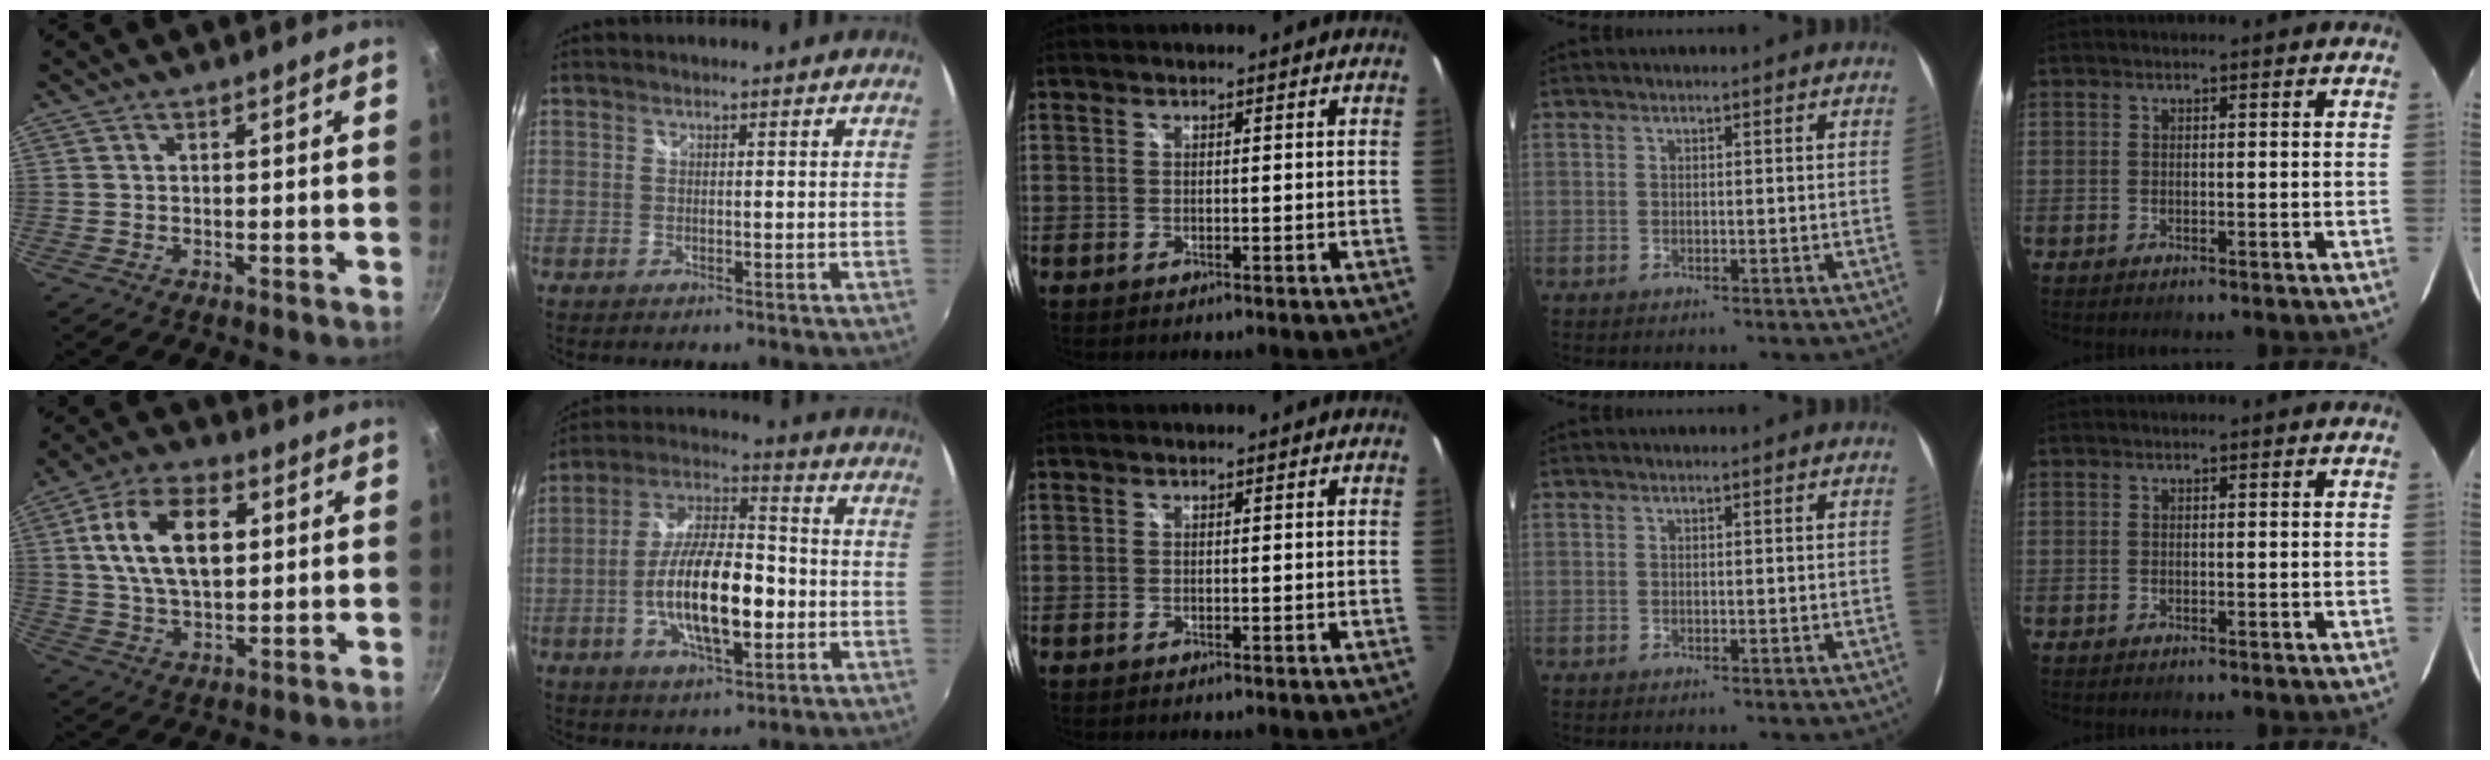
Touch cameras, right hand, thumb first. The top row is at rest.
{"thumb": {"total": 15.4, "force": [3.3, 9.1, 12.0], "torque": [-0.197, 0.006, 0.054]}, "index": {"total": 16.1, "force": [-3.7, 5.8, 14.5], "torque": [-0.276, 0.005, -0.066]}}